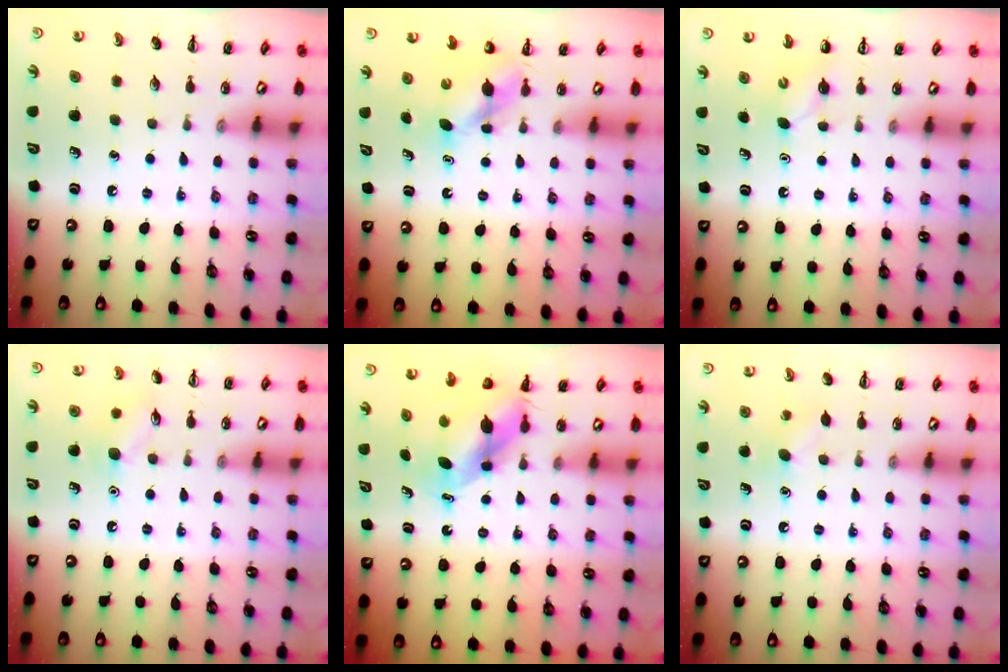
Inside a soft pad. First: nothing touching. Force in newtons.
{"total": 4.4, "press": 4.4, "slide": 0.4}
{"total": 2.3, "press": 2.2, "slide": 0.7}
{"total": 7.3, "press": 7.2, "slide": 1.0}
{"total": 6.9, "press": 6.8, "slide": 1.1}
{"total": 5.1, "press": 4.9, "slide": 1.5}